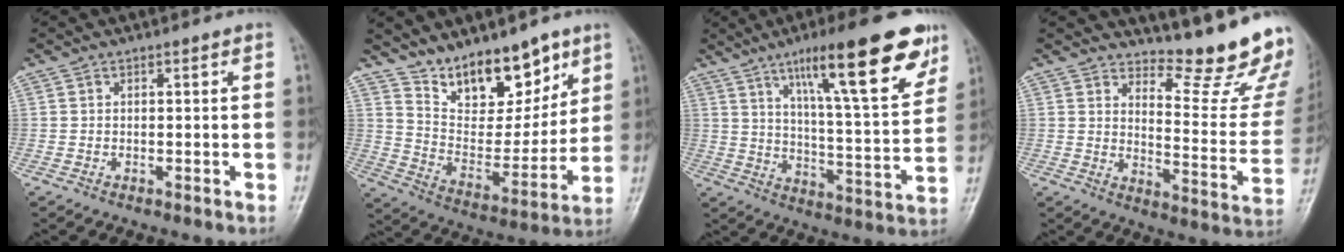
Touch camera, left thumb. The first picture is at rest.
{"total": 15.9, "force": [11.3, 7.6, 8.2], "torque": [-0.073, -0.077, 0.204]}
{"total": 21.6, "force": [12.4, 4.5, 17.1], "torque": [-0.225, -0.042, 0.192]}
{"total": 16.8, "force": [14.4, 3.1, 8.1], "torque": [-0.076, -0.159, 0.185]}